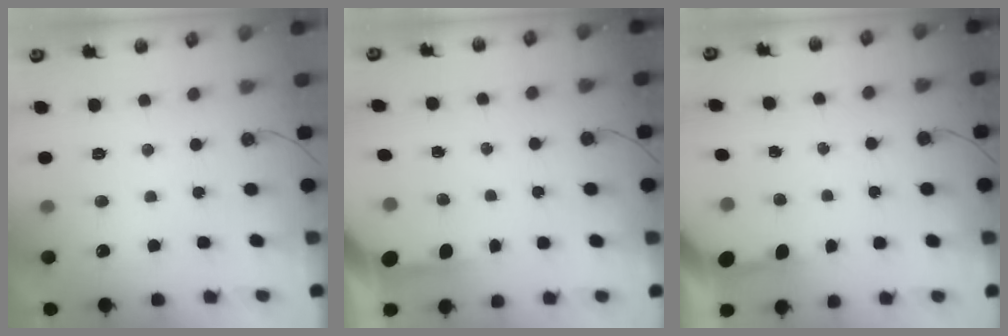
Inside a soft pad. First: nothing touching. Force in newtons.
{"total": 3.4, "press": 3.4, "slide": 0.4}
{"total": 3.8, "press": 3.7, "slide": 0.3}